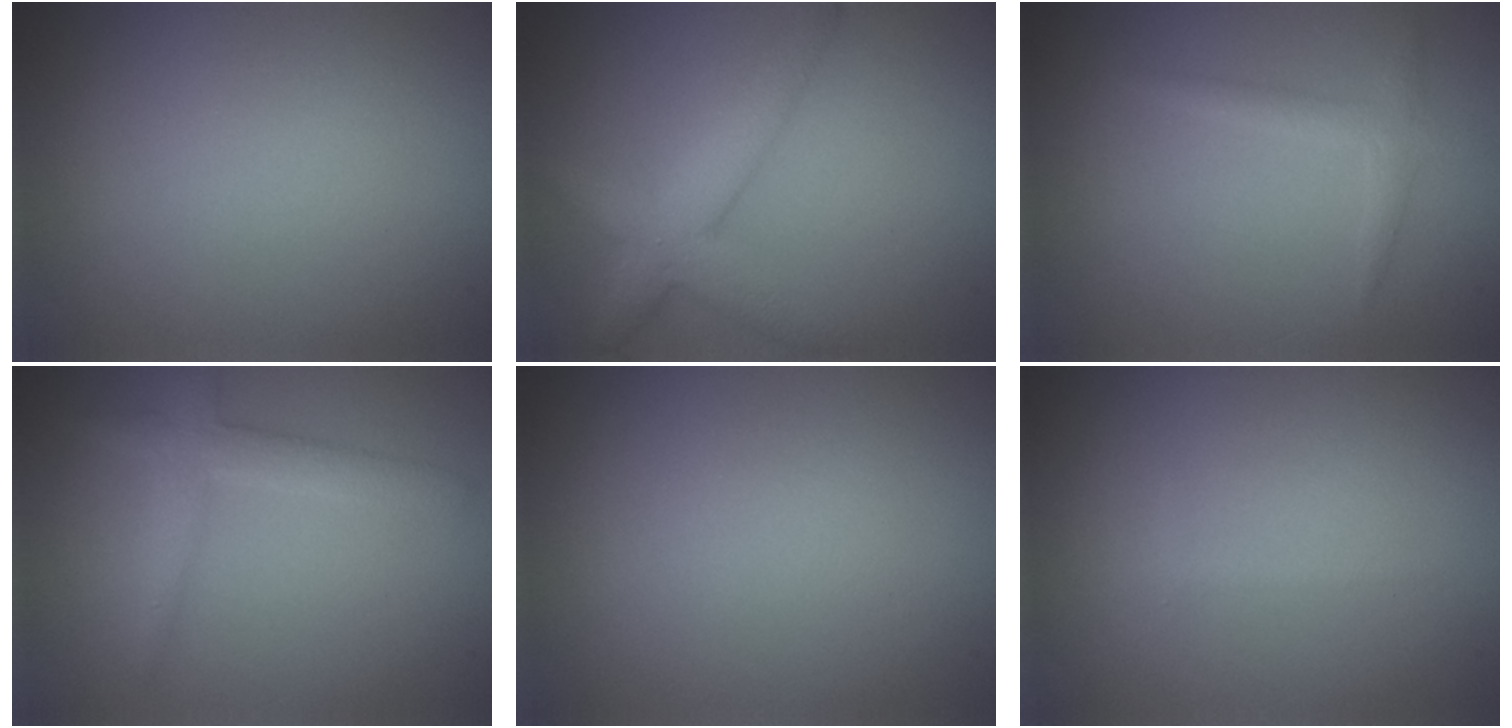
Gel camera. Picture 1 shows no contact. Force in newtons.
{"total": 4.6, "press": 4.6, "slide": 0.2}
{"total": 1.6, "press": 1.6, "slide": 0.1}
{"total": 2.6, "press": 2.6, "slide": 0.1}
{"total": 0.0}
{"total": 0.6, "press": 0.5, "slide": 0.1}